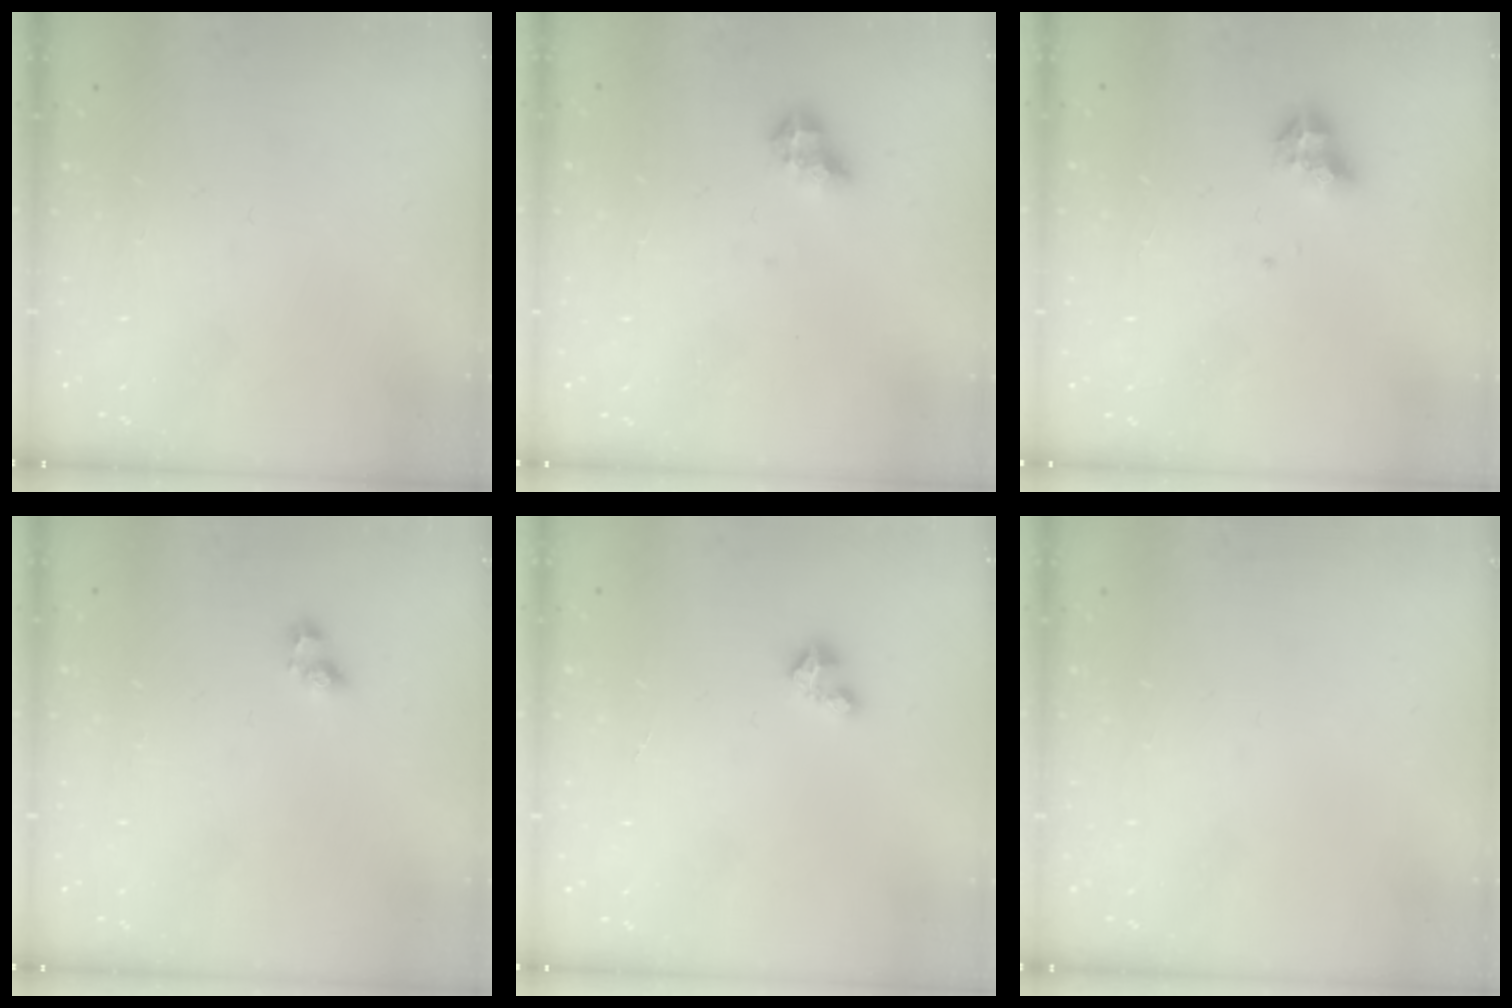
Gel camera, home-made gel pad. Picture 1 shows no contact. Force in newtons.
{"total": 6.4, "press": 6.4, "slide": 0.3}
{"total": 6.1, "press": 6.1, "slide": 1.0}
{"total": 4.0, "press": 4.0, "slide": 0.3}
{"total": 1.5, "press": 1.5, "slide": 0.2}
{"total": 0.0}